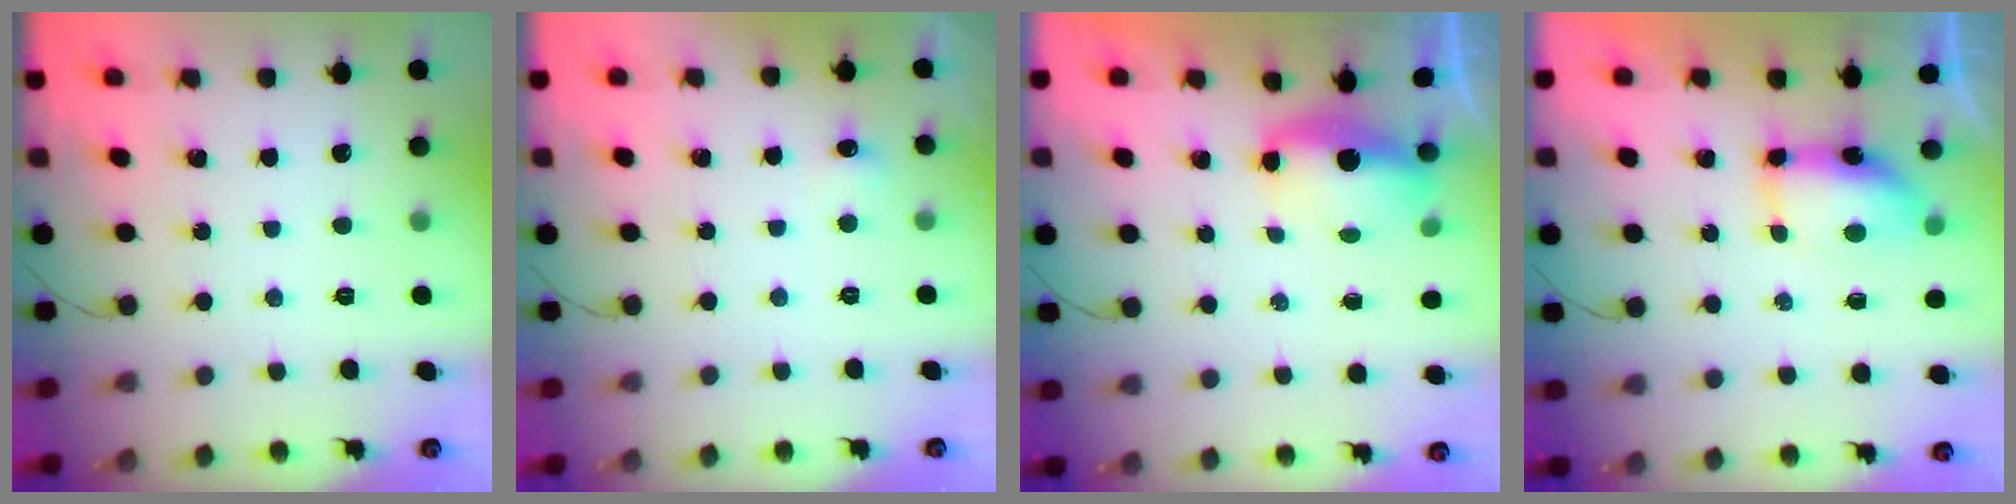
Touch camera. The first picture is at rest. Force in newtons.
{"total": 3.5, "press": 3.2, "slide": 1.4}
{"total": 5.5, "press": 5.5, "slide": 0.5}
{"total": 7.4, "press": 7.3, "slide": 0.9}